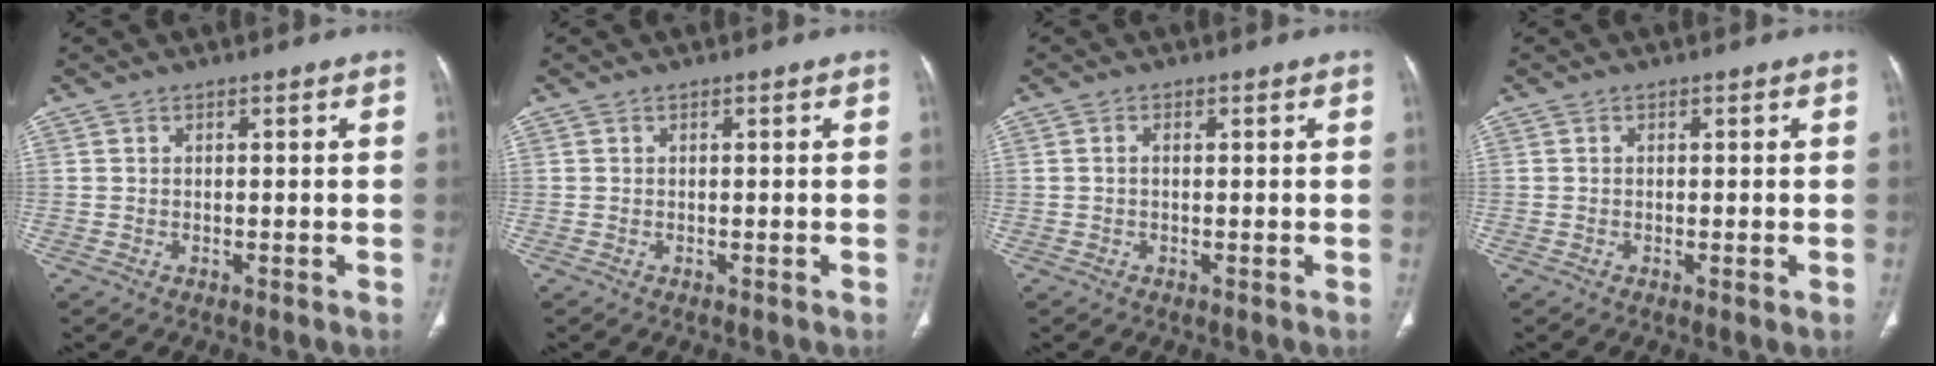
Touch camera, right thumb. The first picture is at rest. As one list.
[{"total": 0.0}, {"total": 0.6, "force": [0.1, 0.2, 0.6], "torque": [-0.016, 0.002, 0.001]}, {"total": 0.8, "force": [-0.1, -0.1, 0.8], "torque": [-0.022, -0.006, -0.001]}]